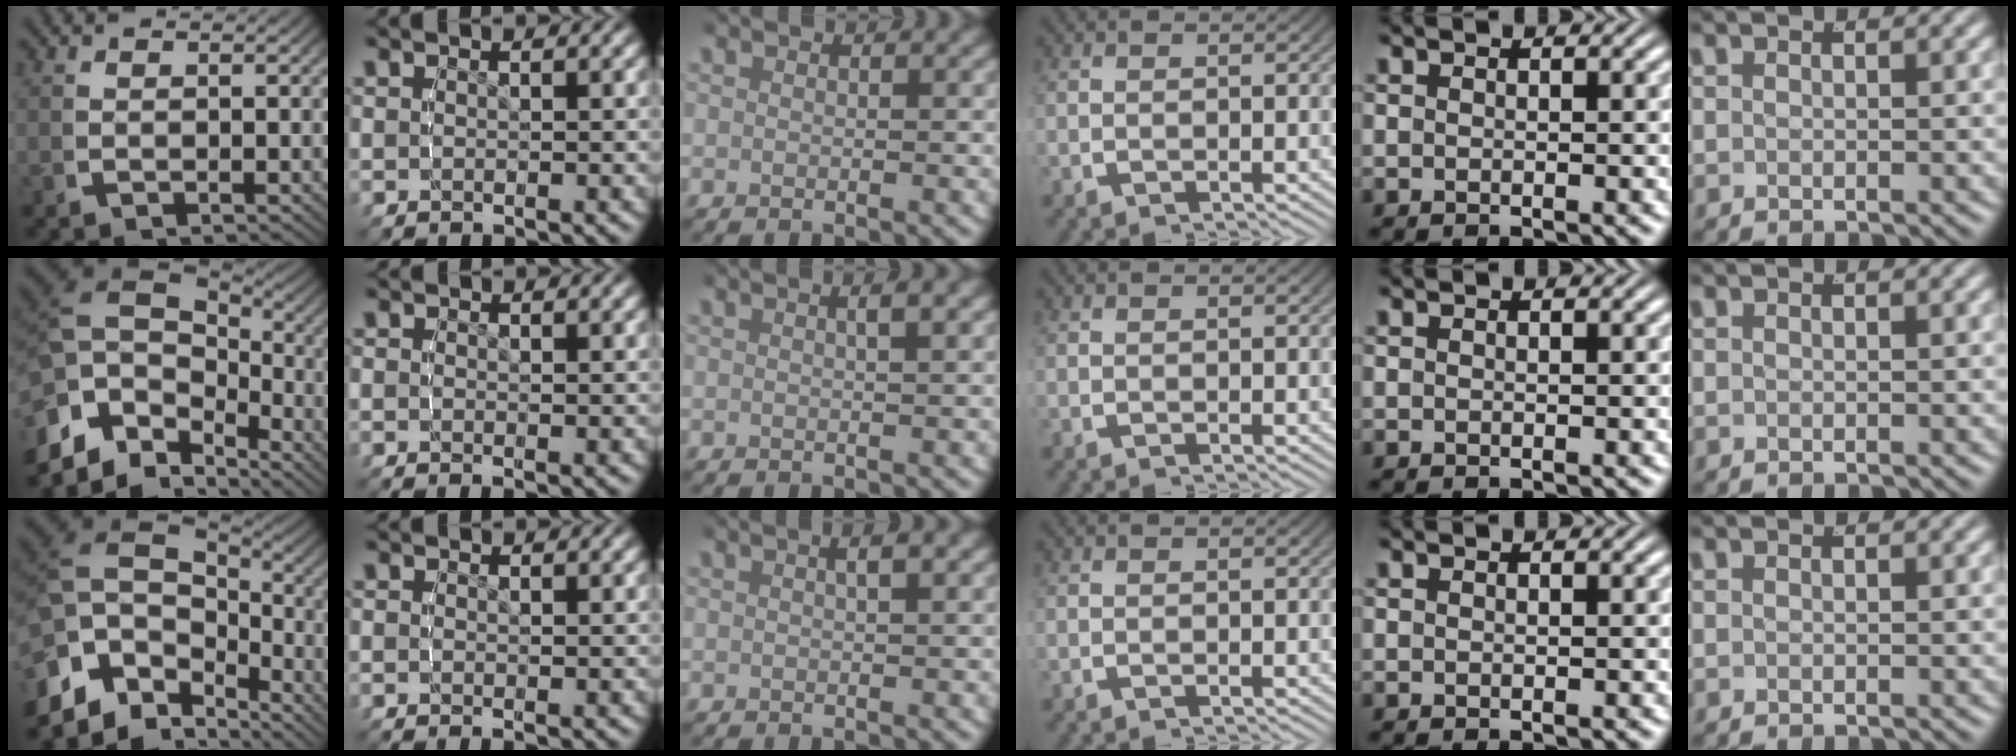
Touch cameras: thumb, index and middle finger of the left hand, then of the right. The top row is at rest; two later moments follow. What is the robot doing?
{"motion": "lift_and_place", "object": "air blower"}